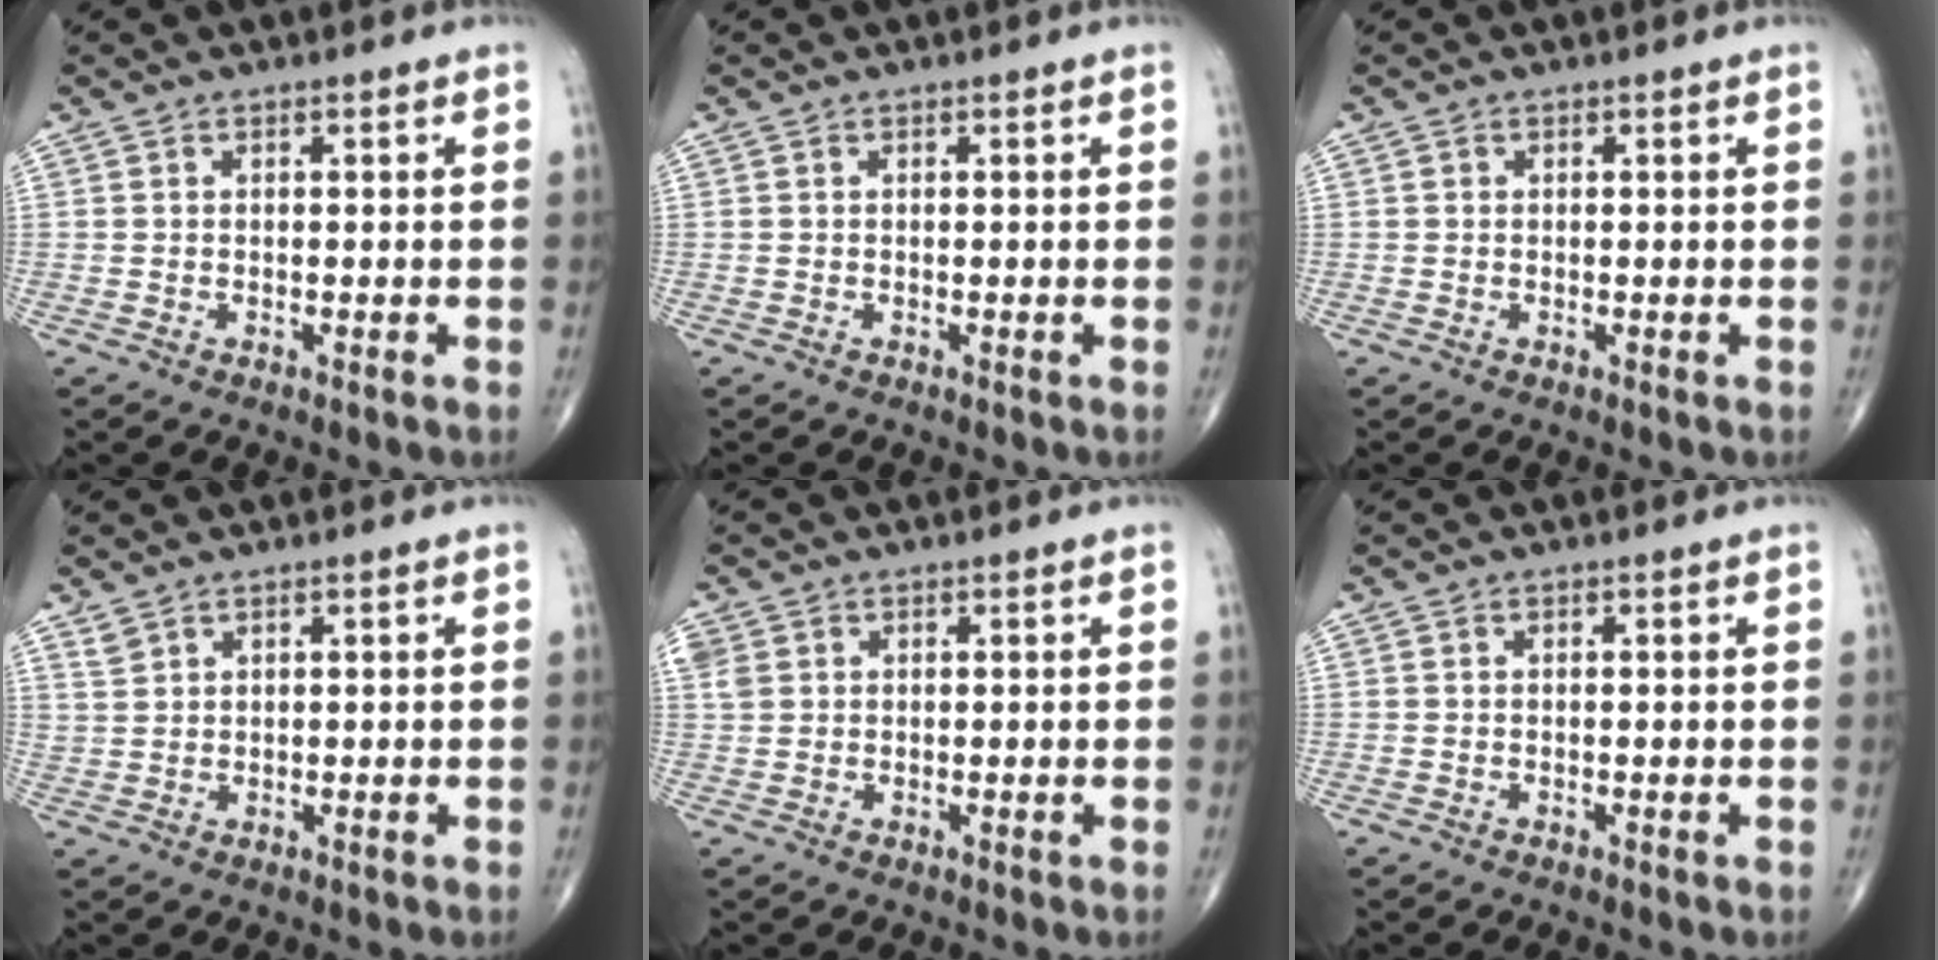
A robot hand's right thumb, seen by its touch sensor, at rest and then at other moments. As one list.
[{"total": 0.0}, {"total": 0.0}, {"total": 2.0, "force": [1.7, 0.8, 0.6], "torque": [-0.006, -0.005, 0.038]}, {"total": 2.6, "force": [1.0, 2.1, 1.2], "torque": [-0.025, 0.007, 0.025]}, {"total": 0.0}]